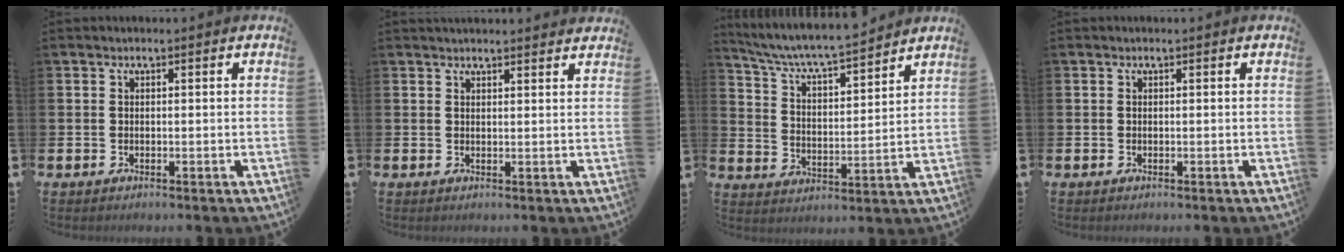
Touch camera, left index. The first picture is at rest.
{"total": 1.9, "force": [1.9, 0.1, 0.0], "torque": [0.012, -0.013, 0.032]}
{"total": 6.6, "force": [6.3, 0.3, 1.8], "torque": [-0.065, -0.052, 0.106]}
{"total": 0.0}